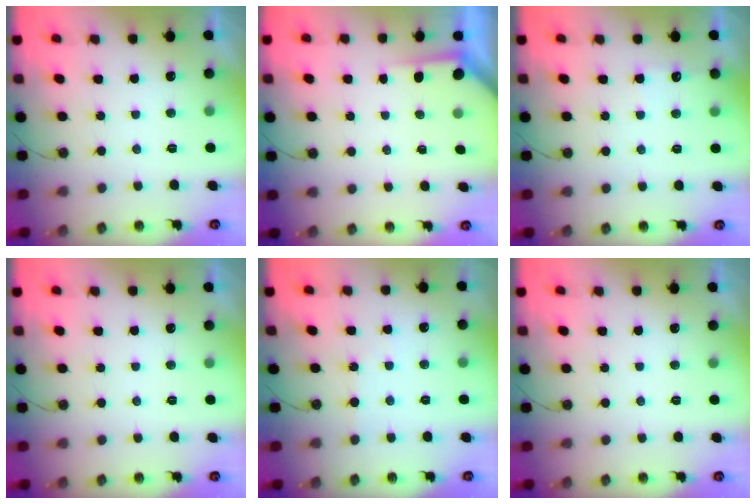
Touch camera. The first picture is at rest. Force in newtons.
{"total": 2.2, "press": 2.2, "slide": 0.3}
{"total": 4.9, "press": 4.9, "slide": 0.4}
{"total": 0.0}
{"total": 2.5, "press": 2.5, "slide": 0.4}
{"total": 0.0}